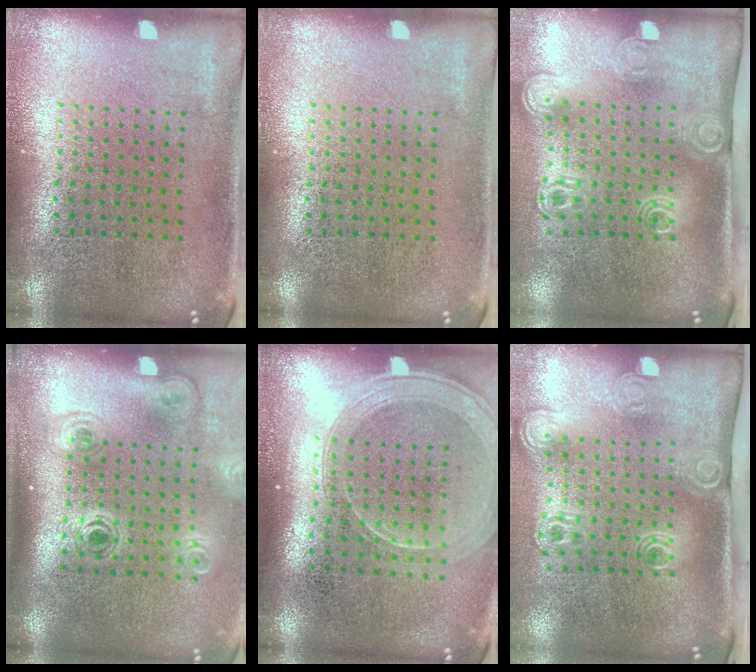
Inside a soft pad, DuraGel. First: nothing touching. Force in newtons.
{"total": 0.0}
{"total": 2.1, "press": 1.5, "slide": 1.5}
{"total": 1.9, "press": 1.3, "slide": 1.4}
{"total": 1.8, "press": 1.6, "slide": 0.8}
{"total": 2.2, "press": 1.6, "slide": 1.6}